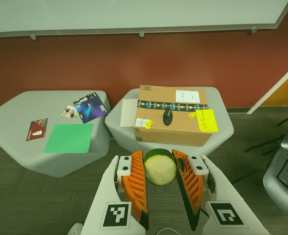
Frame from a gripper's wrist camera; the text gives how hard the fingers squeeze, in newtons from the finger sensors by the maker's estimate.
{"total": 11.6, "left": 11.8, "right": 11.4}